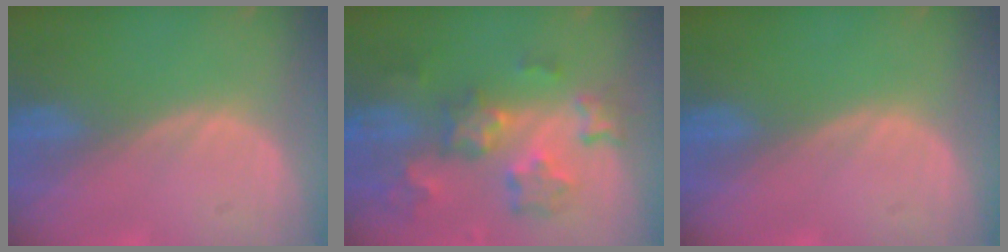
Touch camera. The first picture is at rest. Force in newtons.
{"total": 9.2, "press": 8.1, "slide": 4.3}
{"total": 0.0}